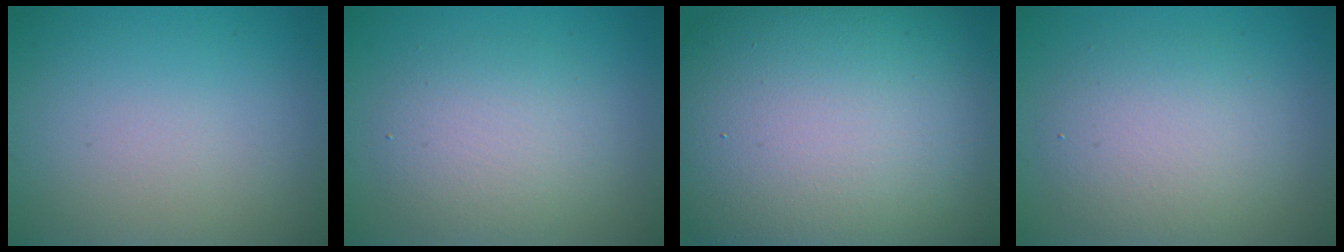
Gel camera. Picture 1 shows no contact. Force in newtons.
{"total": 4.0, "press": 4.0, "slide": 0.1}
{"total": 21.4, "press": 21.3, "slide": 1.1}
{"total": 4.7, "press": 4.7, "slide": 0.4}